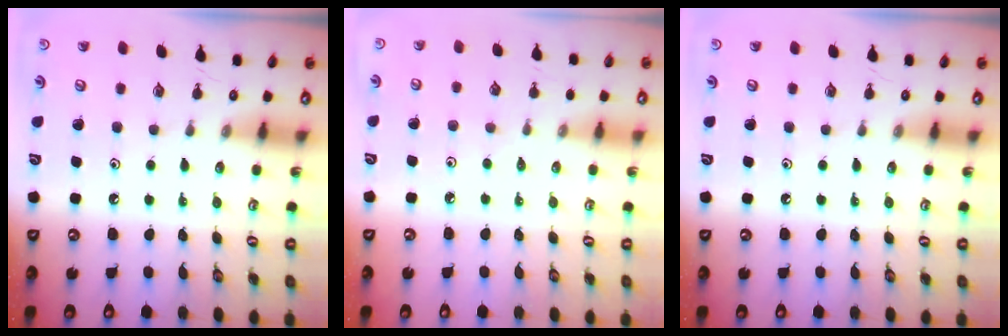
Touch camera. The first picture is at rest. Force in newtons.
{"total": 1.7, "press": 1.6, "slide": 0.4}
{"total": 0.0}